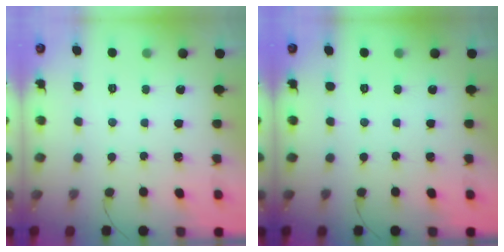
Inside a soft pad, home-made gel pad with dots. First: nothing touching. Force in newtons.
{"total": 0.0}